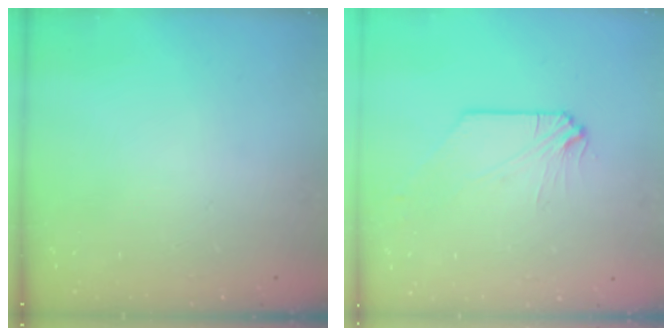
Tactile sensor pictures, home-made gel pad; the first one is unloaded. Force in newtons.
{"total": 0.7, "press": 0.7, "slide": 0.0}